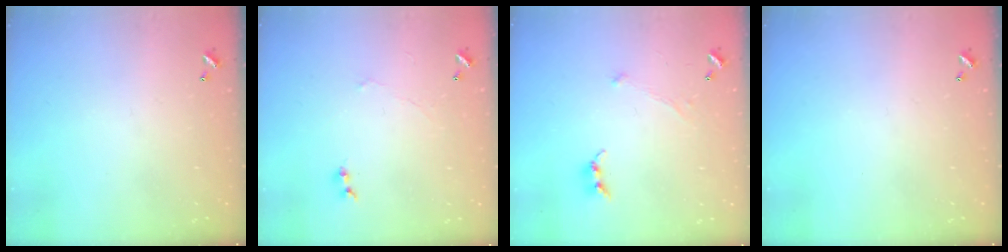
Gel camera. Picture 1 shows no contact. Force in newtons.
{"total": 0.7, "press": 0.4, "slide": 0.6}
{"total": 0.0}
{"total": 0.0}